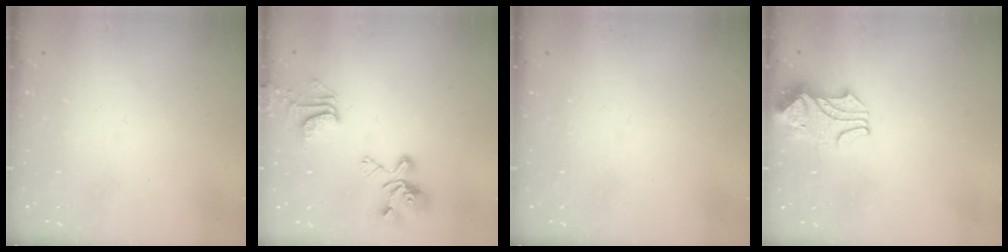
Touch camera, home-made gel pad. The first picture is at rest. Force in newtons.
{"total": 11.8, "press": 11.5, "slide": 2.5}
{"total": 0.0}
{"total": 2.3, "press": 2.2, "slide": 0.7}